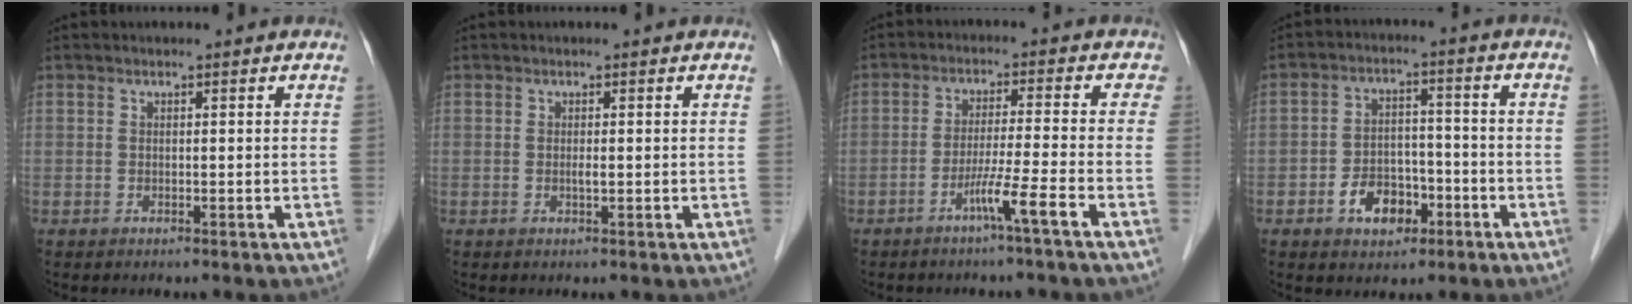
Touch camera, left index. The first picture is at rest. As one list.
[{"total": 0.6, "force": [-0.1, 0.1, 0.6], "torque": [-0.014, -0.001, -0.002]}, {"total": 5.1, "force": [-3.2, -0.9, 3.8], "torque": [-0.068, -0.003, -0.063]}, {"total": 6.8, "force": [-3.3, 4.4, 4.0], "torque": [-0.078, 0.017, -0.050]}]